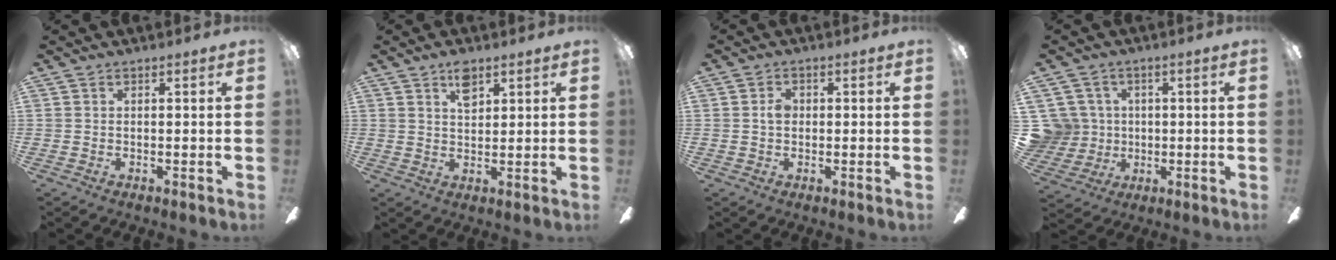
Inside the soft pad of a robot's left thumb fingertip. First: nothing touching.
{"total": 5.0, "force": [3.0, 2.6, 3.0], "torque": [-0.043, -0.003, 0.049]}
{"total": 2.6, "force": [0.4, 2.0, 1.6], "torque": [-0.033, 0.008, 0.005]}
{"total": 9.2, "force": [1.6, 8.9, 1.6], "torque": [-0.076, -0.007, 0.039]}